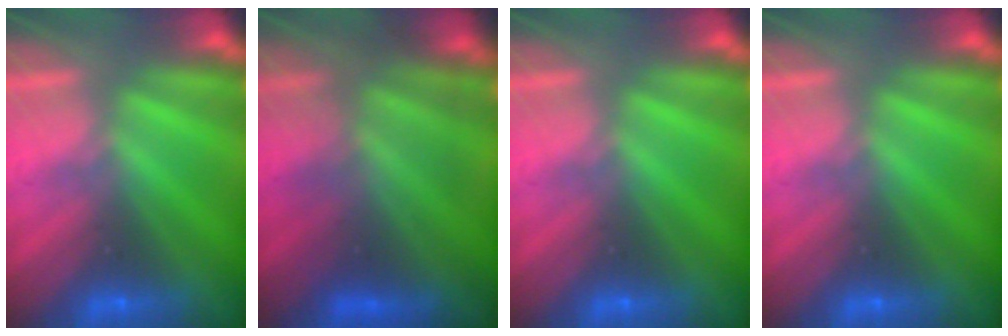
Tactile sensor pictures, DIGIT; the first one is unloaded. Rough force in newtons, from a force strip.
{"total": 4.7}
{"total": 0.0}
{"total": 0.0}